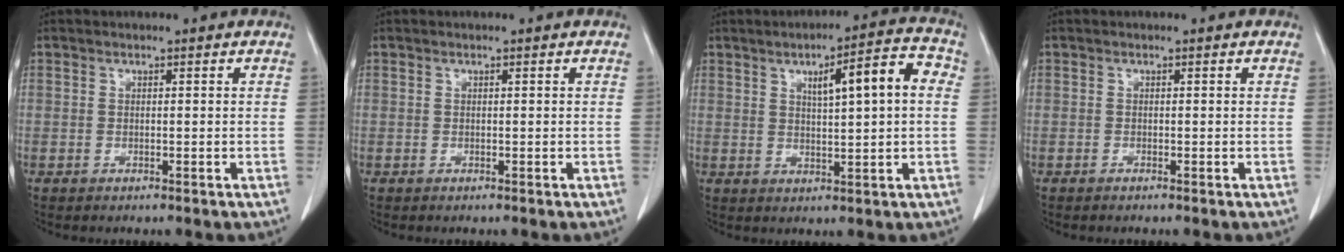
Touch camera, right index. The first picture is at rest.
{"total": 0.0}
{"total": 8.8, "force": [2.2, 1.4, 8.5], "torque": [-0.124, 0.020, 0.031]}
{"total": 0.0}